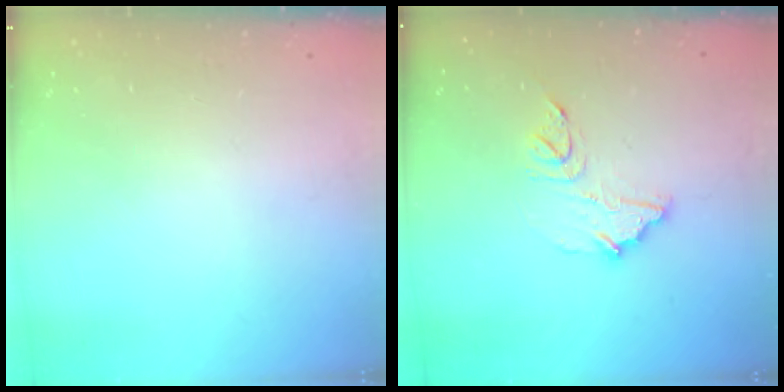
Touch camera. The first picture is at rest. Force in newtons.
{"total": 11.0, "press": 11.0, "slide": 0.9}